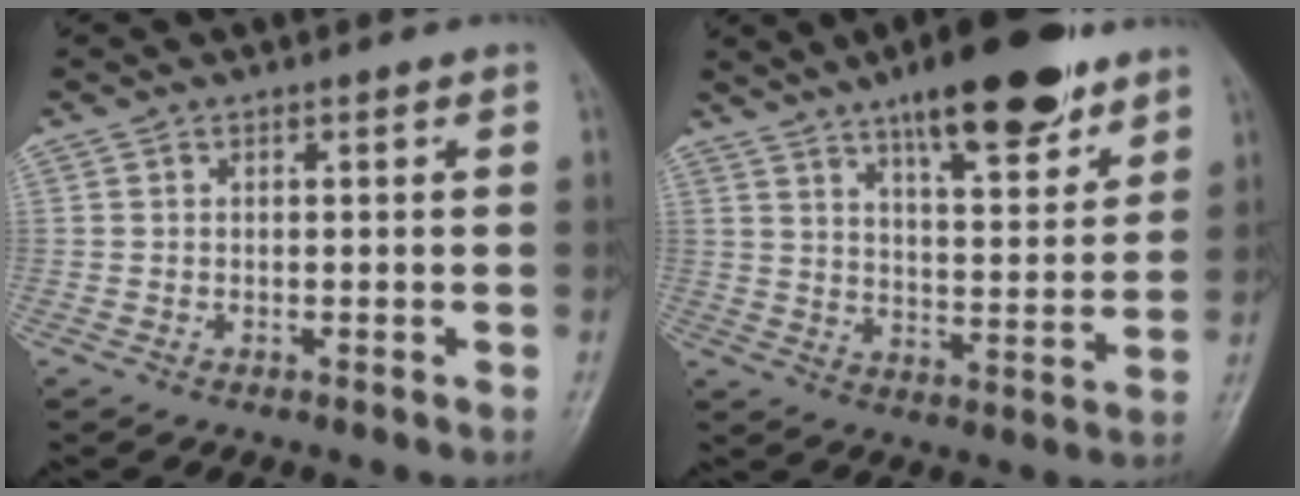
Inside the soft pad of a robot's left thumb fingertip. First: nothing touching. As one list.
[{"total": 16.9, "force": [11.1, 5.1, 11.6], "torque": [-0.141, -0.056, 0.175]}]